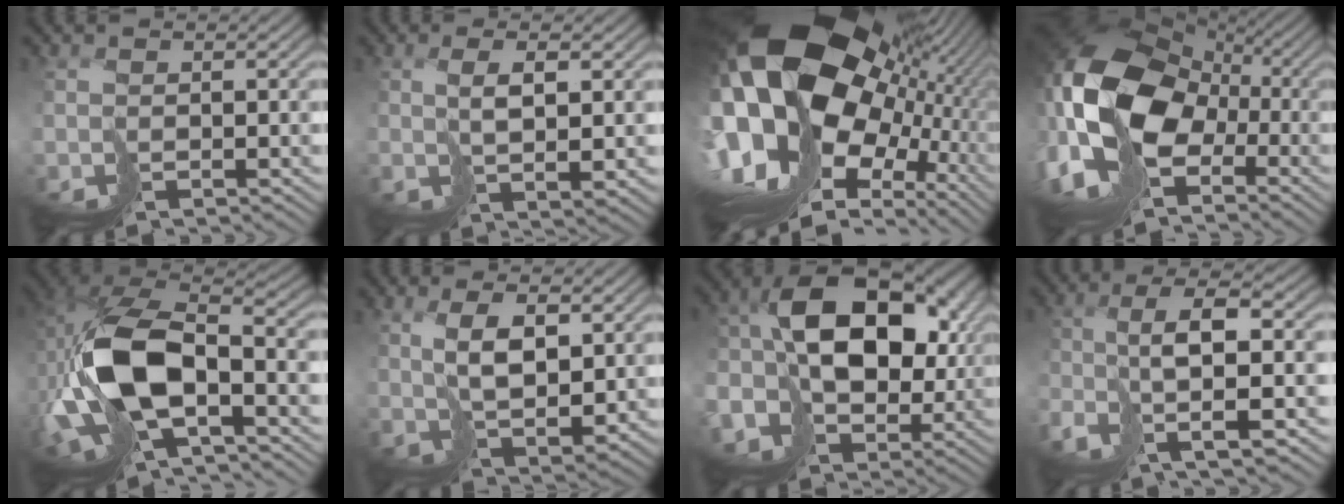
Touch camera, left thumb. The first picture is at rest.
{"total": 3.9, "force": [1.9, 0.4, 3.4], "torque": [-0.074, 0.001, 0.042]}
{"total": 22.1, "force": [4.3, 14.8, 15.9], "torque": [-0.352, -0.018, 0.084]}
{"total": 18.0, "force": [-0.6, 11.9, 13.5], "torque": [-0.312, -0.003, -0.017]}
{"total": 15.4, "force": [-1.9, 8.0, 13.0], "torque": [-0.313, -0.007, -0.022]}
{"total": 6.6, "force": [3.3, 2.3, 5.2], "torque": [-0.113, -0.002, 0.072]}
{"total": 15.5, "force": [-0.4, 10.9, 11.0], "torque": [-0.183, -0.011, -0.002]}
{"total": 7.9, "force": [-2.2, 1.7, 7.4], "torque": [-0.142, 0.003, -0.045]}